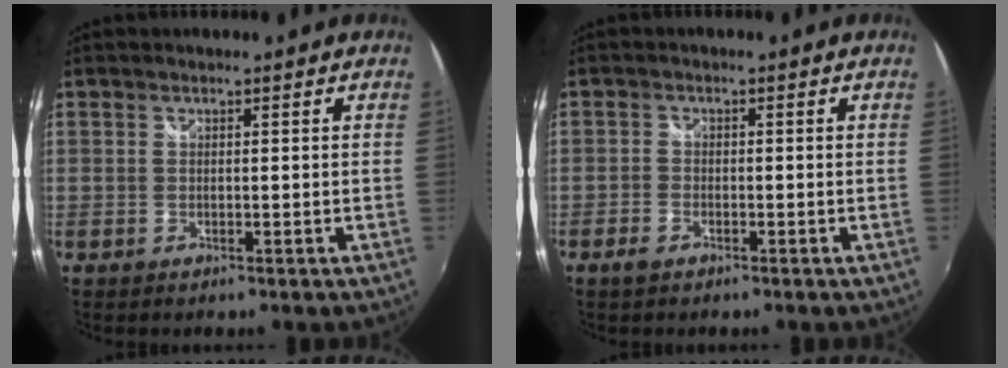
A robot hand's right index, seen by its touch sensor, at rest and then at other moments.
{"total": 2.4, "force": [-1.7, 1.2, 1.0], "torque": [-0.028, 0.000, -0.035]}